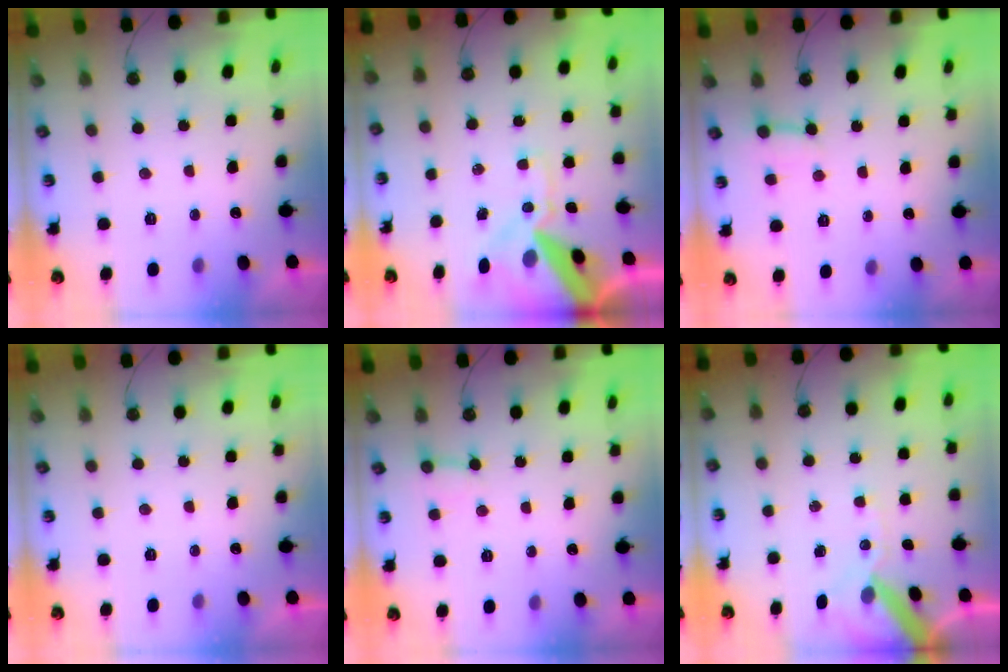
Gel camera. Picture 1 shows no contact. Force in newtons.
{"total": 17.3, "press": 17.1, "slide": 2.6}
{"total": 3.0, "press": 2.9, "slide": 0.5}
{"total": 0.0}
{"total": 4.6, "press": 4.6, "slide": 0.4}
{"total": 10.8, "press": 10.6, "slide": 1.6}